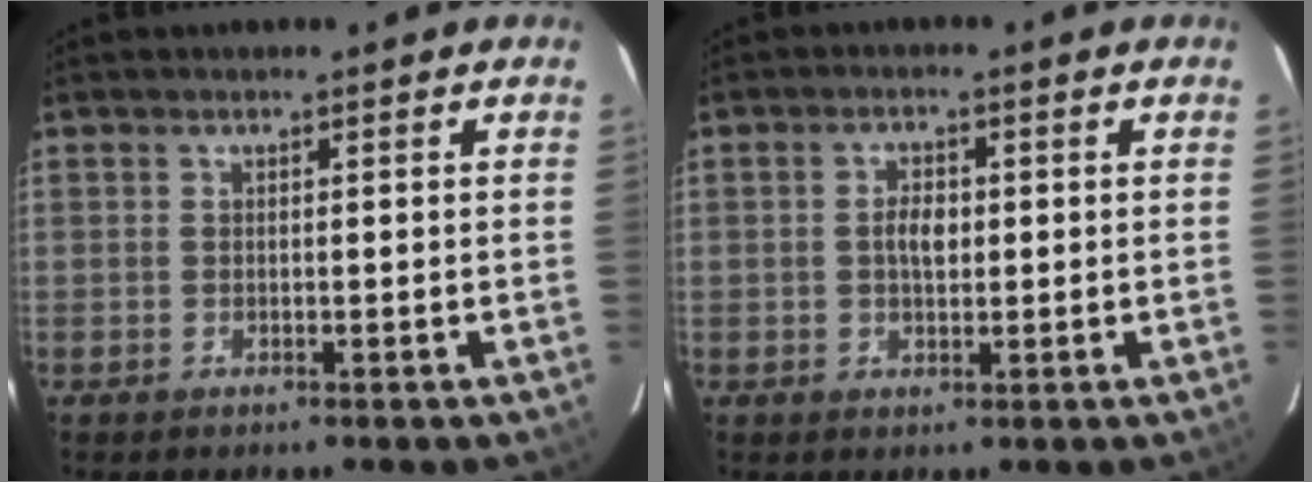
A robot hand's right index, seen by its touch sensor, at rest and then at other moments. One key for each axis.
{"total": 3.5, "fx": 0.1, "fy": 2.0, "fz": 2.9, "tx": -0.052, "ty": 0.006, "tz": 0.003}